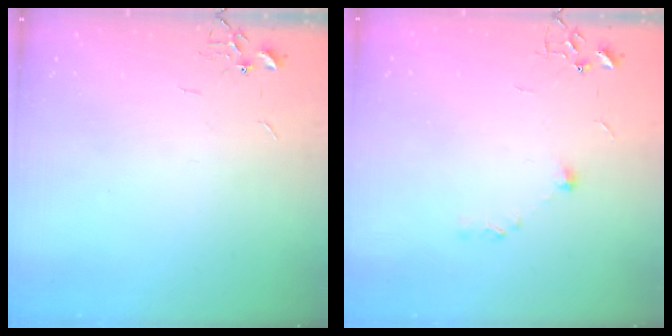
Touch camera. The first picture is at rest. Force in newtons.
{"total": 6.6, "press": 6.6, "slide": 0.8}